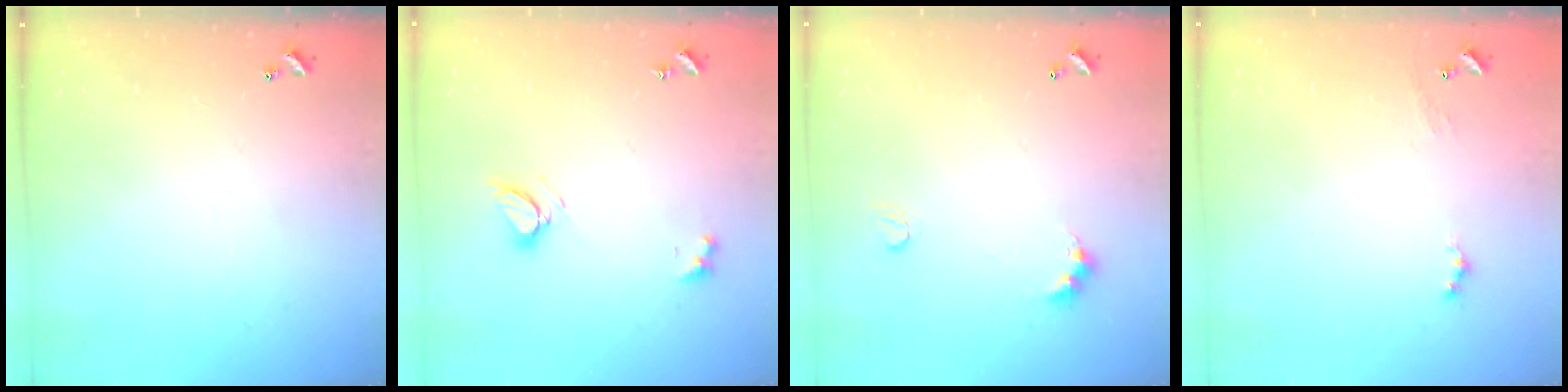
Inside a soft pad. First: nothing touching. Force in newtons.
{"total": 5.9, "press": 5.9, "slide": 0.4}
{"total": 4.0, "press": 3.9, "slide": 0.7}
{"total": 1.0, "press": 0.9, "slide": 0.2}